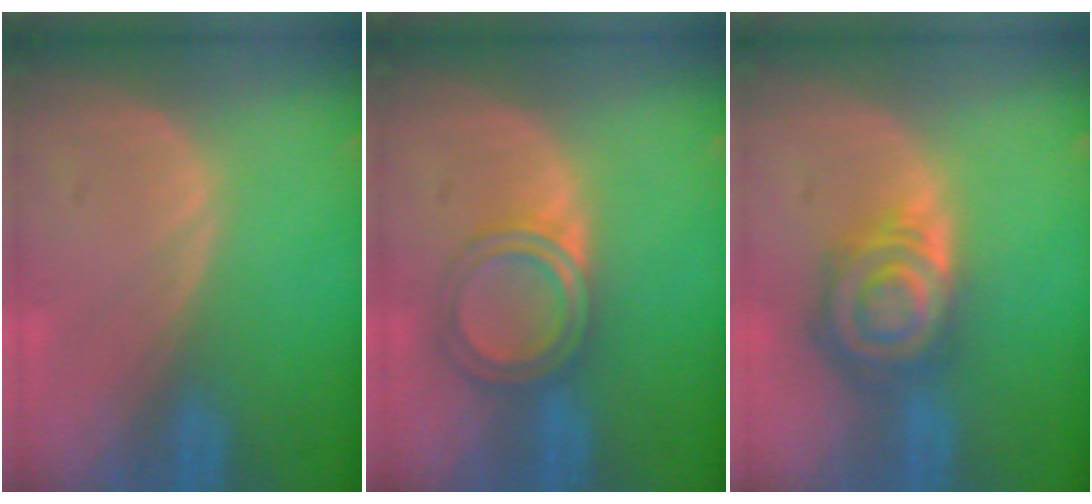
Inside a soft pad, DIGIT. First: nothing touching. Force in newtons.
{"total": 4.7, "press": 4.7, "slide": 0.2}
{"total": 8.1, "press": 7.1, "slide": 4.0}